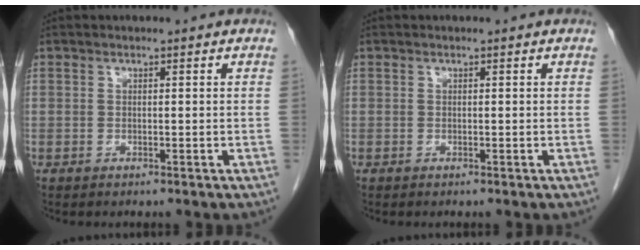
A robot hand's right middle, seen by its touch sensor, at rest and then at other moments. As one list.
[{"total": 0.0}]